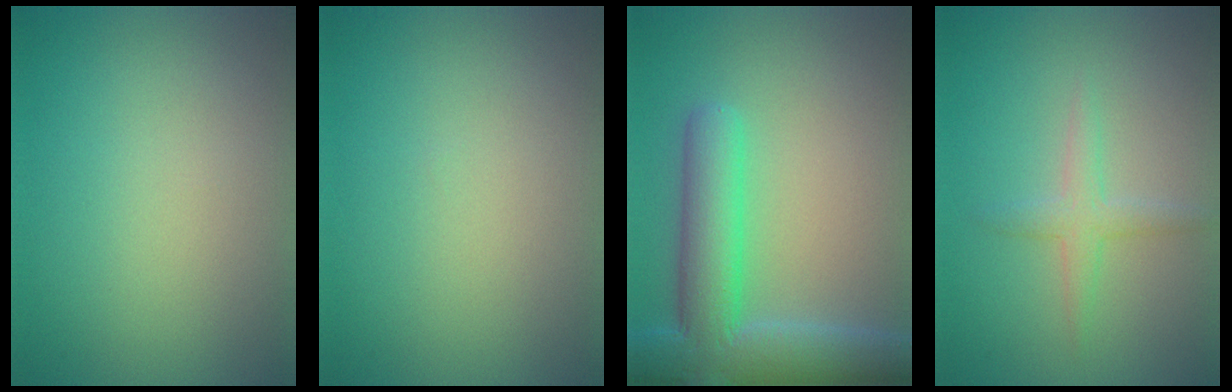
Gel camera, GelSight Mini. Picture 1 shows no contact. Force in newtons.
{"total": 0.0}
{"total": 8.2, "press": 8.2, "slide": 0.5}
{"total": 1.7, "press": 1.7, "slide": 0.1}